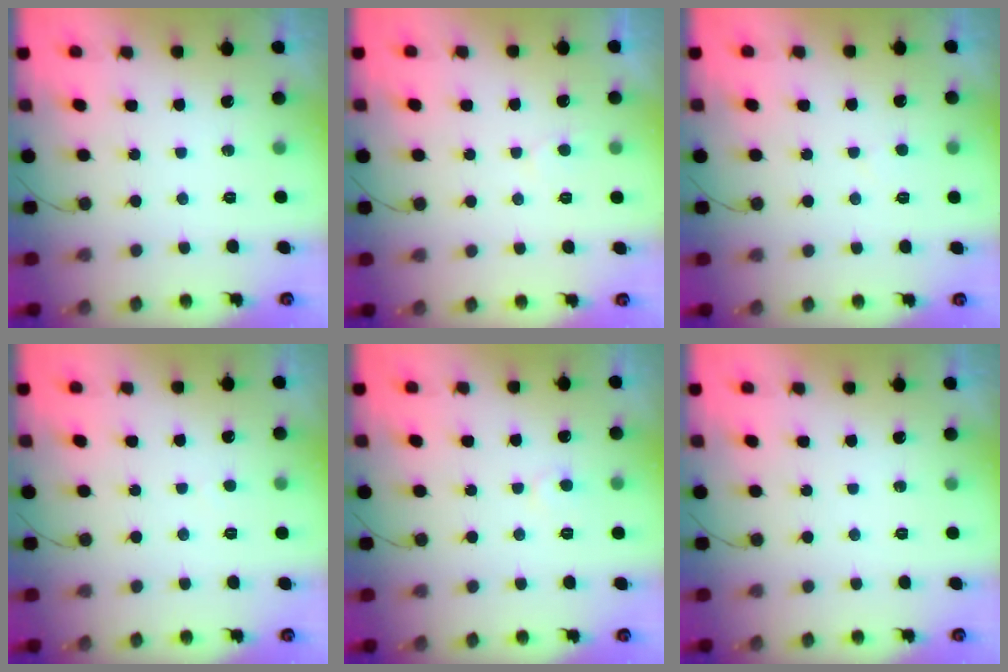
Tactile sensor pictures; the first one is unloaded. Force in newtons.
{"total": 4.0, "press": 4.0, "slide": 0.4}
{"total": 3.0, "press": 3.0, "slide": 0.3}
{"total": 2.0, "press": 2.0, "slide": 0.1}
{"total": 5.1, "press": 5.1, "slide": 0.4}
{"total": 0.0}